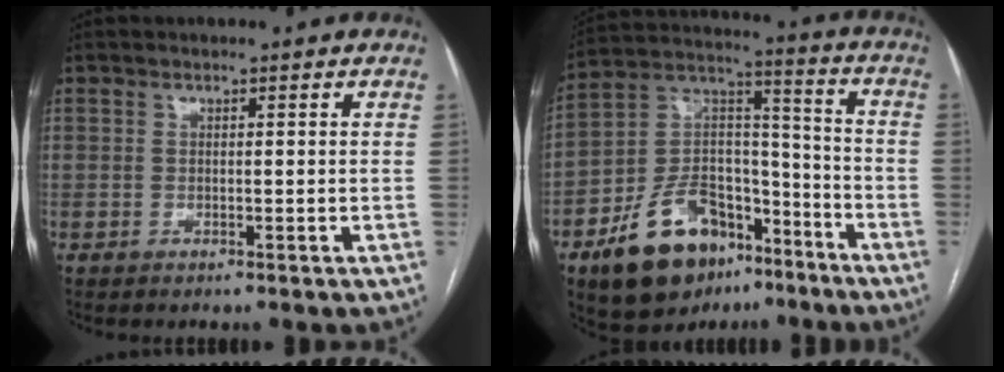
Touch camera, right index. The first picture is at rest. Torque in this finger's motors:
{"motor_torque": [-0.03, -0.14, -0.07, -0.06]}